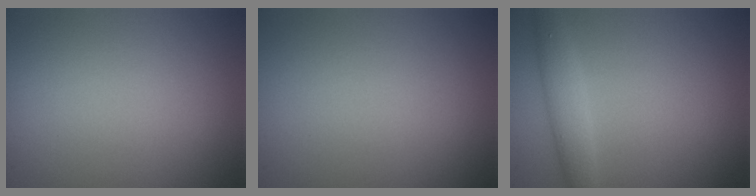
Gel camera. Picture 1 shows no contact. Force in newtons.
{"total": 0.0}
{"total": 2.6, "press": 2.6, "slide": 0.1}